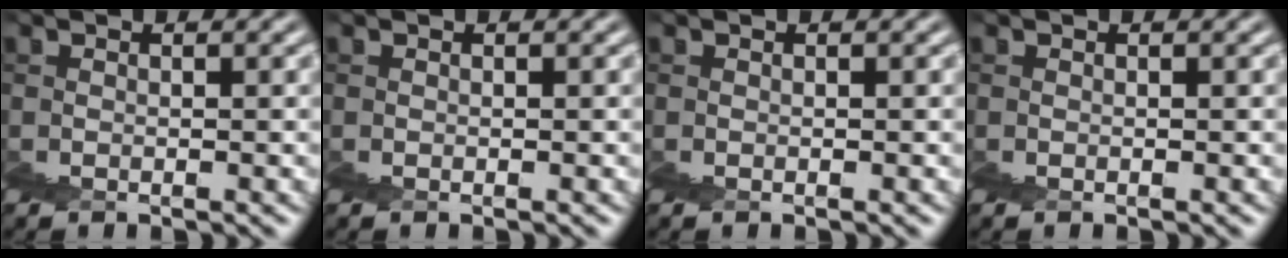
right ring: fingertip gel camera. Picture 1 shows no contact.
{"total": 0.0}
{"total": 0.0}
{"total": 0.0}